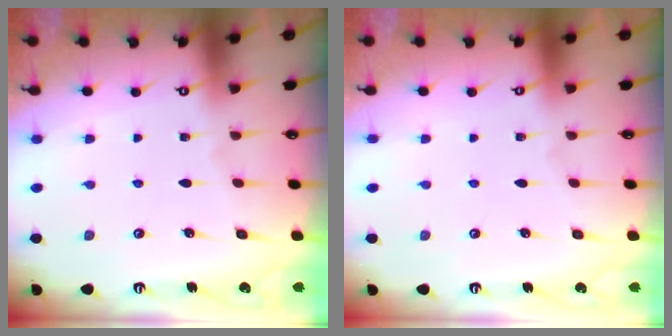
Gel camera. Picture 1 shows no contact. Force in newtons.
{"total": 0.0}